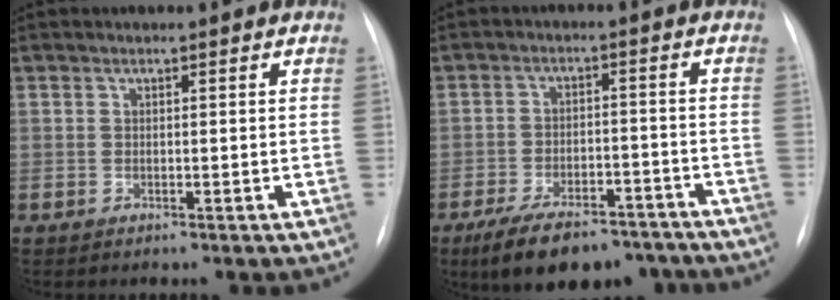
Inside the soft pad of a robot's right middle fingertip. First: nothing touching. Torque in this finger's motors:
{"motor_torque": [1.11, -1.03, 0.18, 0.08]}